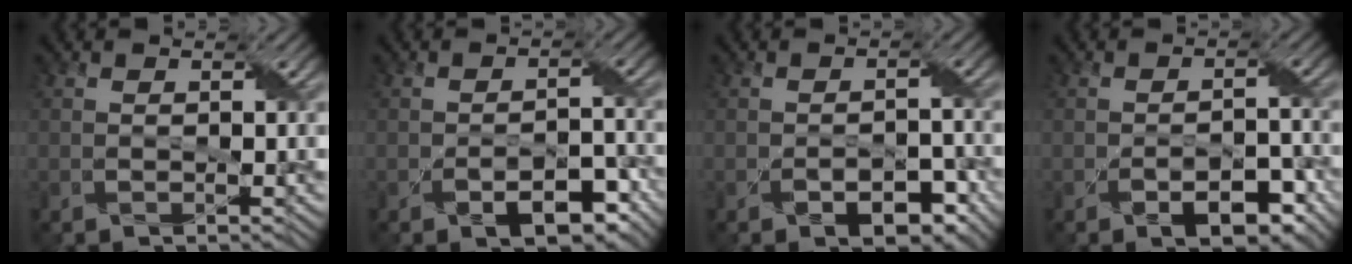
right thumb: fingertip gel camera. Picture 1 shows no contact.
{"total": 6.2, "force": [-3.2, 3.2, 4.3], "torque": [-0.062, -0.007, -0.042]}
{"total": 4.8, "force": [-2.5, 2.8, 3.1], "torque": [-0.042, -0.007, -0.031]}
{"total": 5.8, "force": [-3.0, 2.9, 4.0], "torque": [-0.056, -0.006, -0.038]}